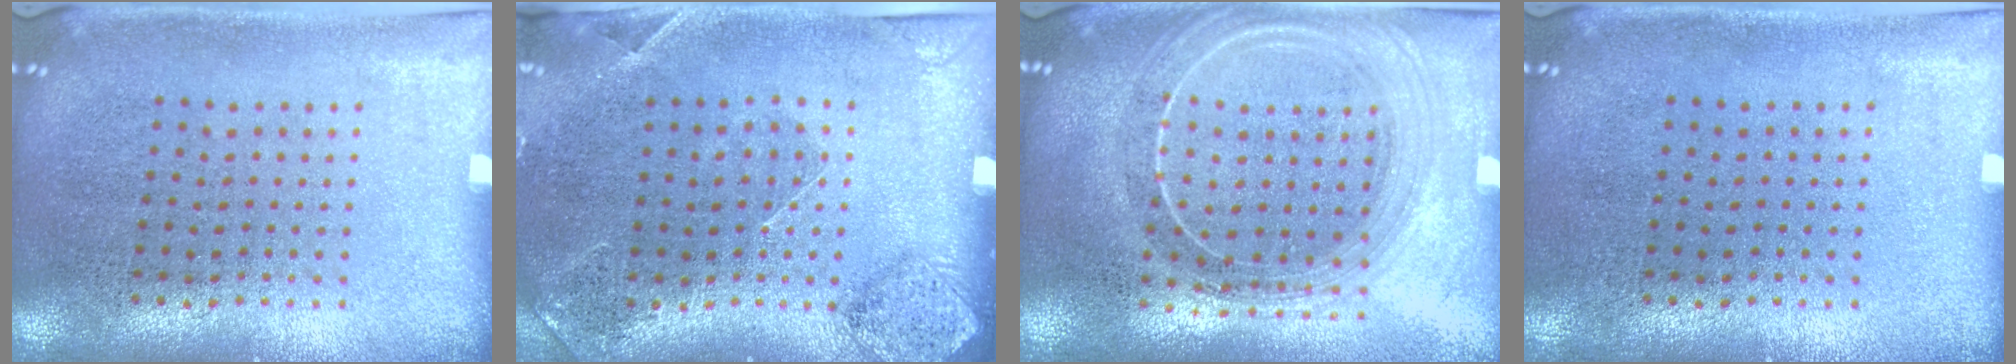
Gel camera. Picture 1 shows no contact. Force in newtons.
{"total": 1.5, "press": 1.3, "slide": 0.8}
{"total": 2.0, "press": 1.7, "slide": 0.9}
{"total": 0.0}